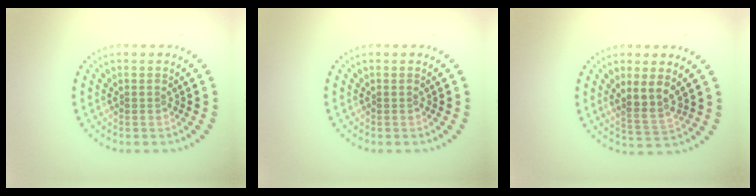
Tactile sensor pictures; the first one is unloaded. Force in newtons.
{"total": 0.0}
{"total": 3.0, "press": 2.5, "slide": 1.7}